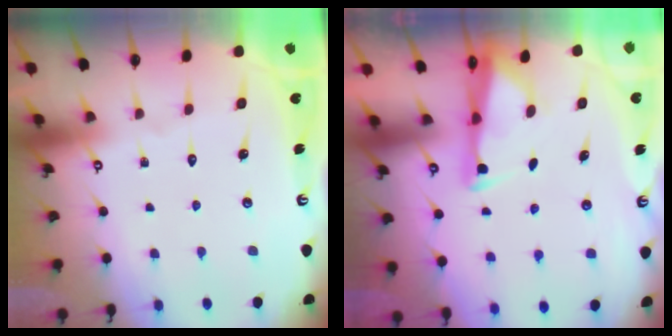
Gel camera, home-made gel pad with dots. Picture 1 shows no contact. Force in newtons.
{"total": 2.9, "press": 2.8, "slide": 0.7}